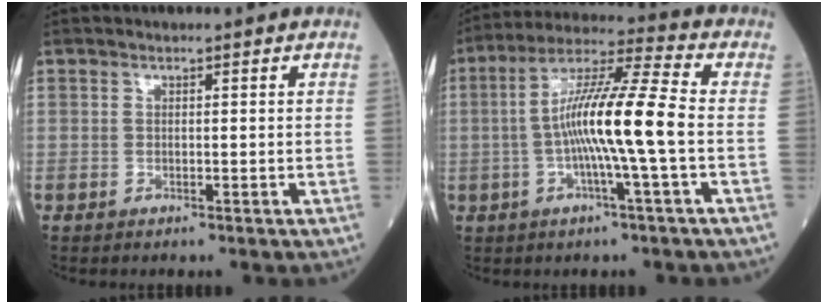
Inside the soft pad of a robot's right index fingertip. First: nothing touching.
{"total": 13.0, "force": [-1.5, -0.4, 12.9], "torque": [-0.235, 0.011, -0.038]}